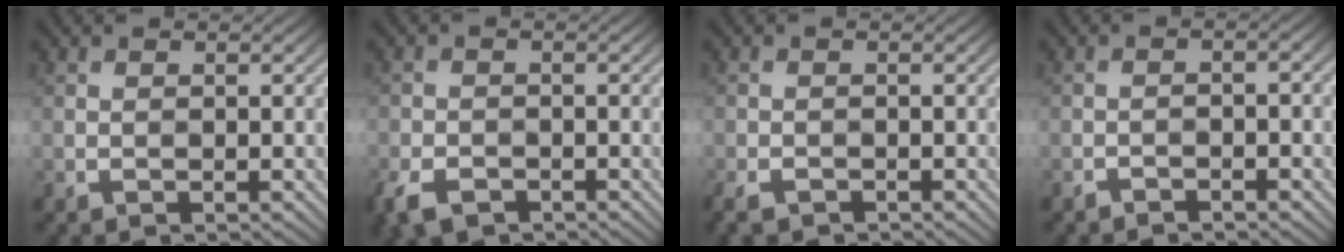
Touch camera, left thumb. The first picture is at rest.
{"total": 4.9, "force": [-2.5, 2.9, 3.0], "torque": [-0.058, -0.014, -0.052]}
{"total": 3.7, "force": [-3.0, 1.7, 1.5], "torque": [-0.024, -0.006, -0.047]}
{"total": 2.3, "force": [-1.6, 0.3, 1.6], "torque": [-0.025, 0.009, -0.025]}